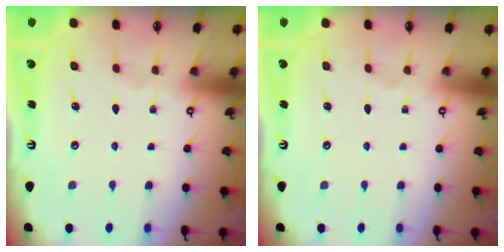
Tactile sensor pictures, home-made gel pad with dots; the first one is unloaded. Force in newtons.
{"total": 0.0}